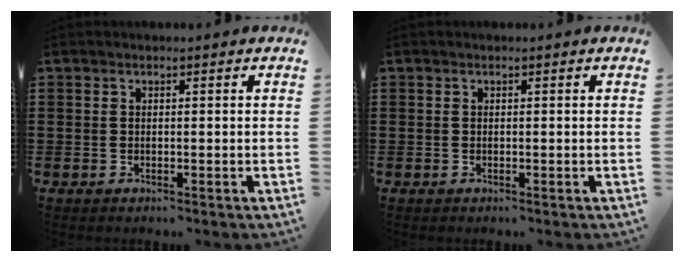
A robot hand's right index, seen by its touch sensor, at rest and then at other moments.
{"total": 0.0}